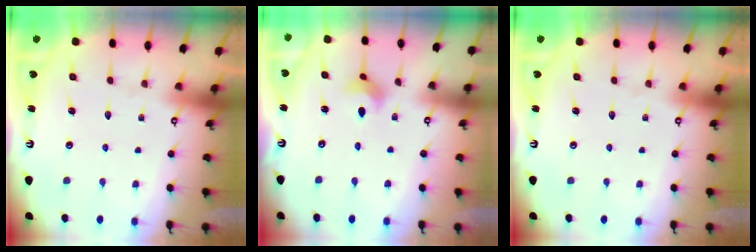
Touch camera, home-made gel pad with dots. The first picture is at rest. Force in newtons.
{"total": 3.4, "press": 3.4, "slide": 0.3}
{"total": 0.0}